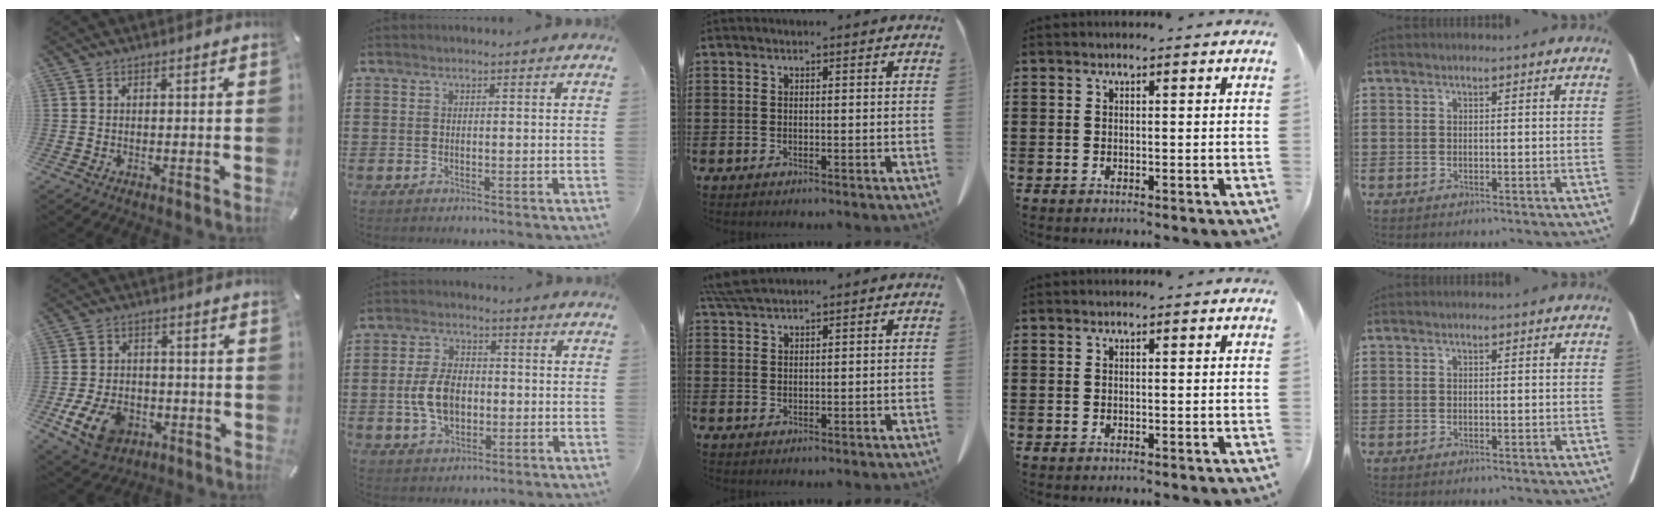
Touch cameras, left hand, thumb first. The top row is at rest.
{"thumb": {"total": 10.5, "force": [-4.5, 6.8, 6.6], "torque": [-0.135, 0.009, -0.080]}, "index": {"total": 7.4, "force": [-1.0, 4.7, 5.6], "torque": [-0.130, 0.005, -0.024]}, "middle": {"total": 3.8, "force": [3.2, 0.4, 2.0], "torque": [-0.049, -0.003, 0.062]}}